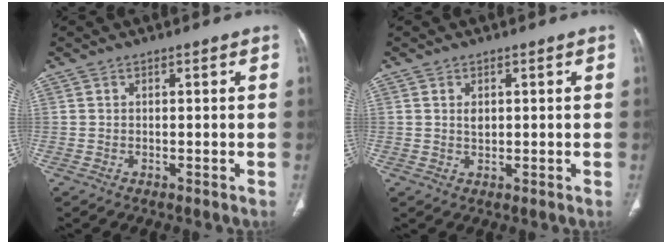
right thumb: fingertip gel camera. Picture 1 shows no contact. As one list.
[{"total": 1.7, "force": [0.5, 1.1, 1.2], "torque": [-0.017, -0.004, 0.012]}]